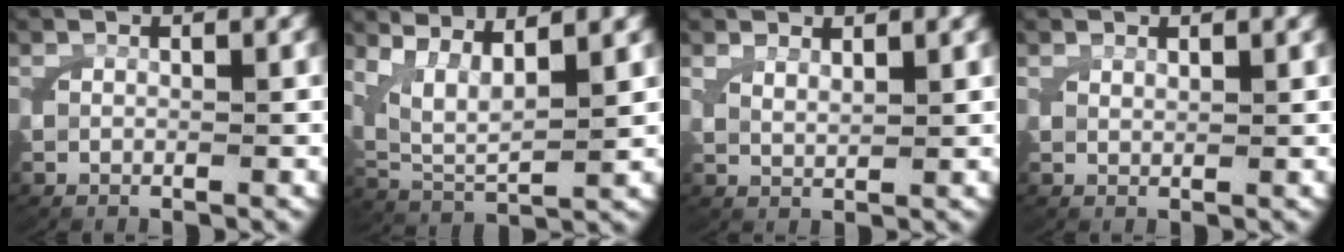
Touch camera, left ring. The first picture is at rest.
{"total": 7.4, "force": [2.4, 5.4, 4.4], "torque": [-0.130, -0.023, 0.043]}
{"total": 1.4, "force": [1.2, -0.2, 0.6], "torque": [-0.015, -0.008, 0.029]}
{"total": 0.8, "force": [0.7, -0.3, 0.2], "torque": [-0.002, -0.004, 0.017]}